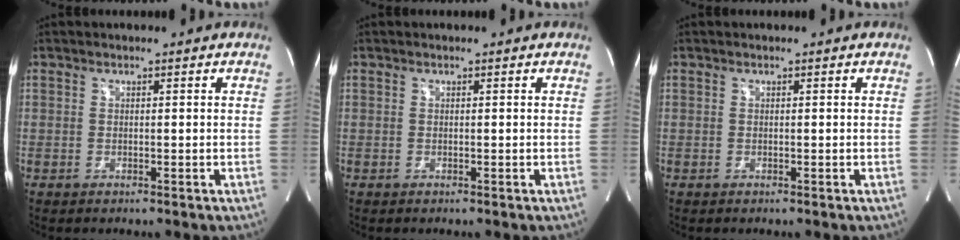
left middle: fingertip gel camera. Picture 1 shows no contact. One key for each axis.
{"total": 0.0}
{"total": 0.0}